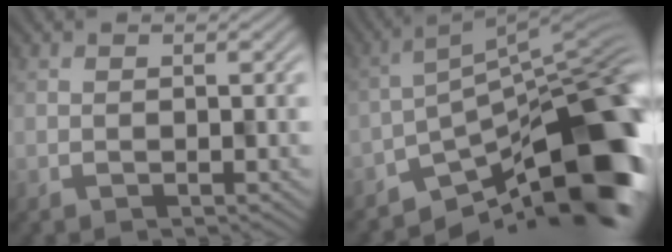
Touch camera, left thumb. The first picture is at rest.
{"total": 14.4, "force": [-8.4, 5.0, 10.6], "torque": [-0.145, -0.003, -0.148]}